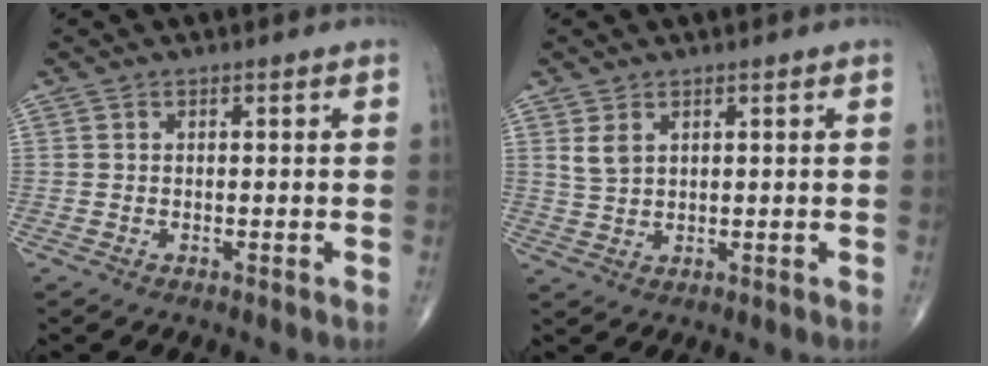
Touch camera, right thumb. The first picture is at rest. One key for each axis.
{"total": 2.8, "fx": 1.5, "fy": 1.6, "fz": 1.7, "tx": -0.034, "ty": -0.005, "tz": 0.038}